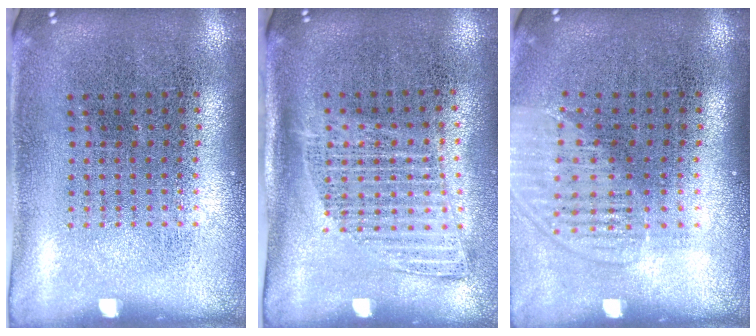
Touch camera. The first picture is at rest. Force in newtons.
{"total": 1.3, "press": 1.1, "slide": 0.7}
{"total": 1.4, "press": 1.3, "slide": 0.5}